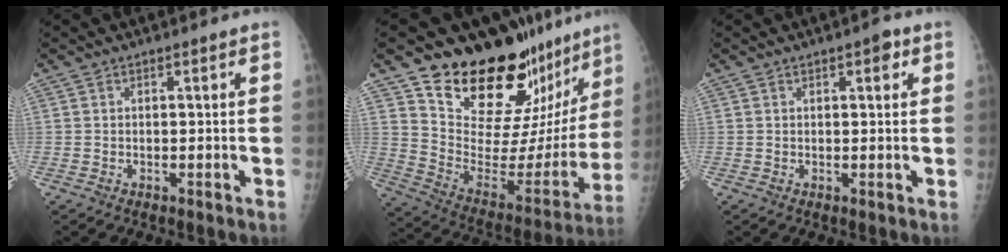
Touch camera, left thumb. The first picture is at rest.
{"total": 27.0, "force": [22.1, 9.9, 11.8], "torque": [-0.131, -0.162, 0.319]}
{"total": 2.3, "force": [1.1, 0.9, 1.8], "torque": [-0.017, -0.001, 0.012]}